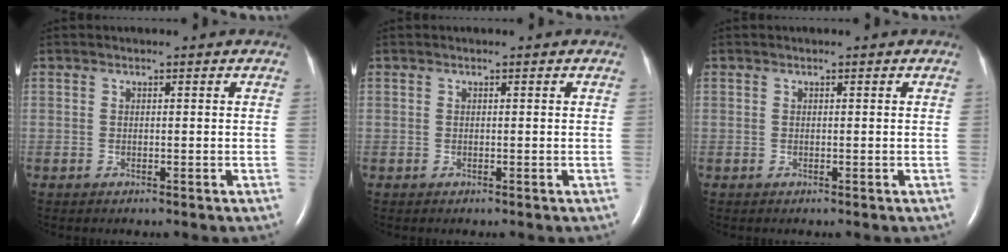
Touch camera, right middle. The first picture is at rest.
{"total": 0.0}
{"total": 0.0}